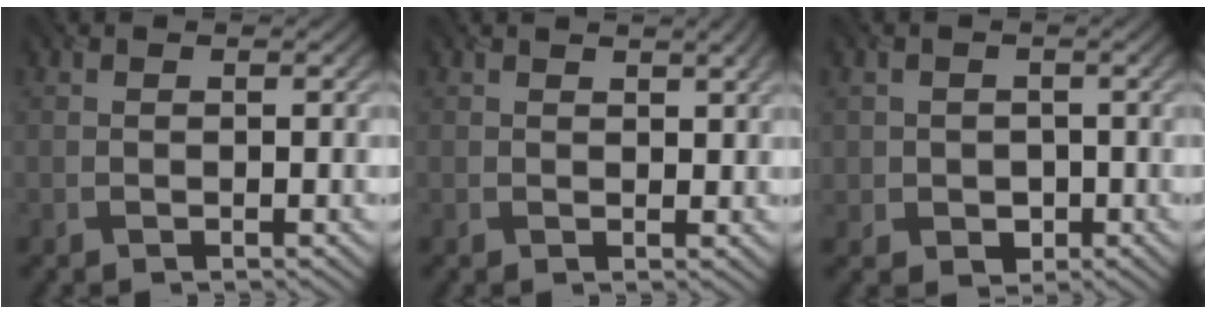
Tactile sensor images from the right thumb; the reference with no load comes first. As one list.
[{"total": 1.4, "force": [1.2, 0.2, 0.6], "torque": [-0.011, -0.002, 0.023]}, {"total": 2.6, "force": [-0.7, 2.5, -0.2], "torque": [0.000, -0.011, -0.008]}]